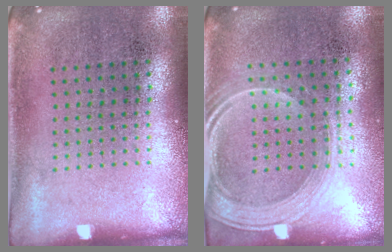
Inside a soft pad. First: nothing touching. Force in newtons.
{"total": 1.8, "press": 1.6, "slide": 1.0}